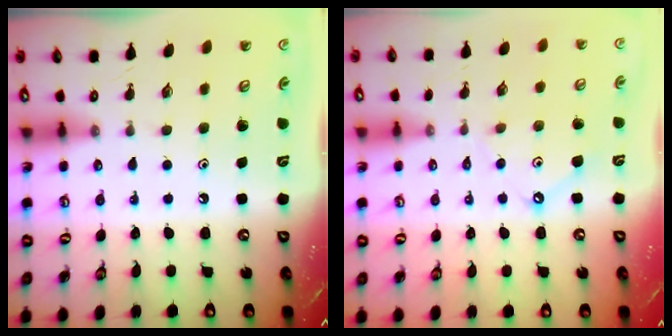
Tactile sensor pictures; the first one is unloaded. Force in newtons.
{"total": 5.2, "press": 5.1, "slide": 0.6}